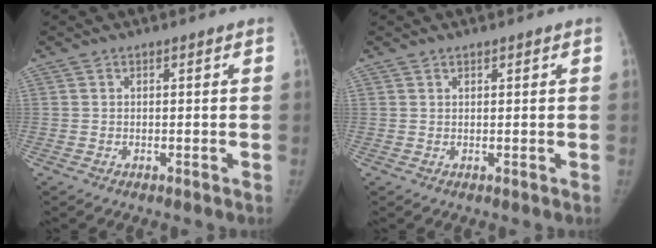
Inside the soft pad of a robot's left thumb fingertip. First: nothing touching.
{"total": 0.5, "force": [0.5, 0.2, 0.1], "torque": [-0.002, -0.003, 0.008]}